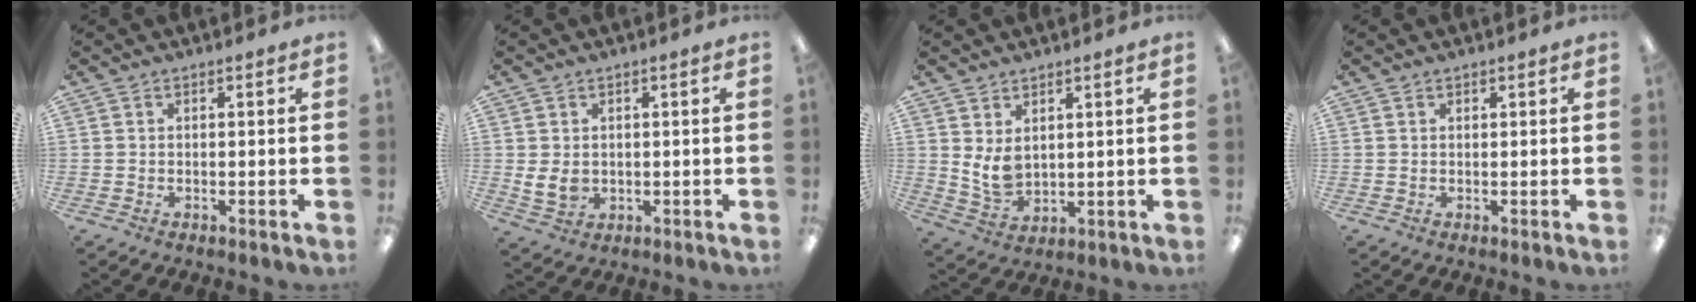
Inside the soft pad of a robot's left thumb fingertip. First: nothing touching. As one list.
[{"total": 4.4, "force": [0.5, 3.3, 2.8], "torque": [-0.050, -0.002, 0.010]}, {"total": 6.0, "force": [2.4, 3.9, 3.9], "torque": [-0.083, -0.013, 0.045]}, {"total": 0.6, "force": [0.5, 0.3, 0.1], "torque": [-0.001, 0.001, 0.009]}]